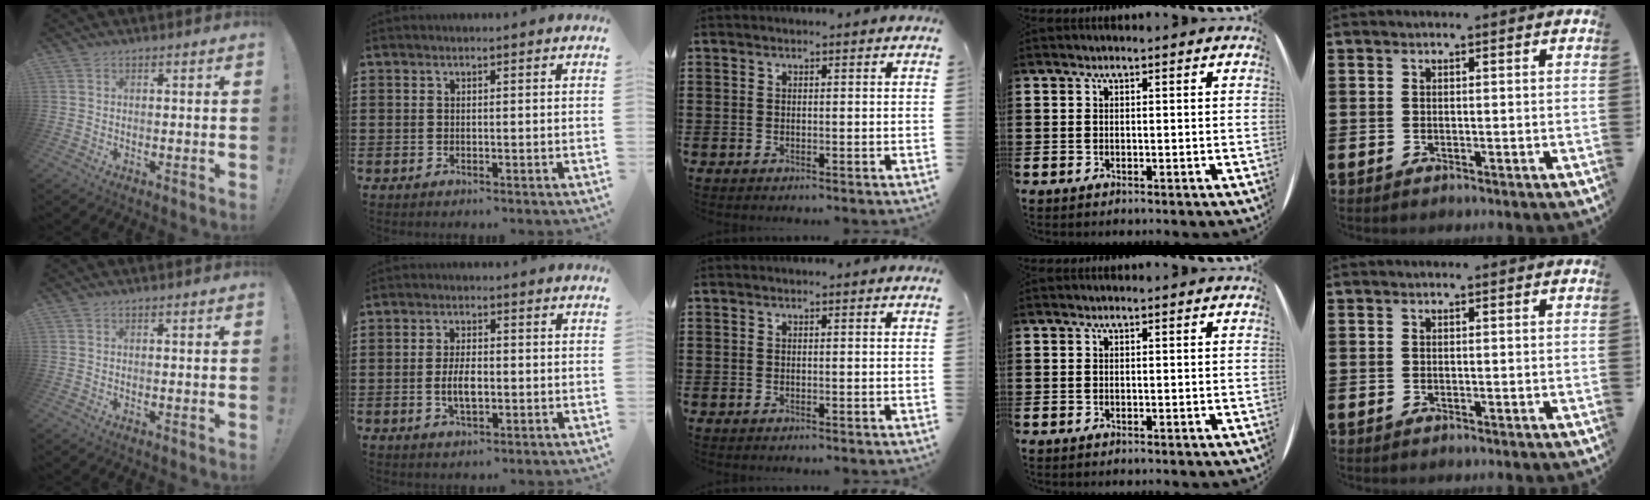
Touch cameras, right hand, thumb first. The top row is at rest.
{"thumb": {"total": 0.8, "force": [0.3, -0.1, 0.7], "torque": [-0.006, -0.004, 0.004]}, "index": {"total": 4.6, "force": [-0.7, 1.8, 4.1], "torque": [-0.089, -0.003, -0.016]}}